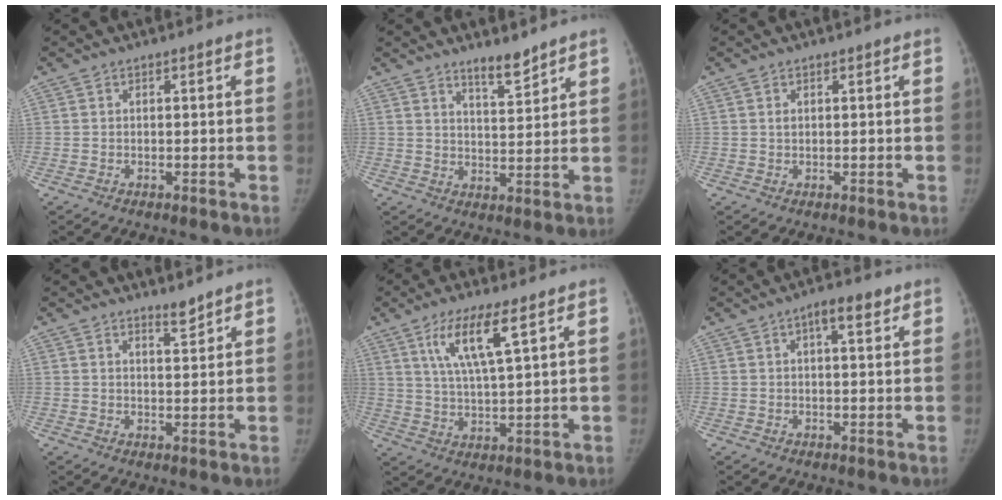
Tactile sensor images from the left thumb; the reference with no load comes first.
{"total": 5.3, "force": [4.5, 1.2, 2.6], "torque": [-0.026, -0.042, 0.074]}
{"total": 0.9, "force": [0.4, 0.6, 0.5], "torque": [-0.006, -0.001, 0.006]}
{"total": 2.3, "force": [2.2, 0.4, 0.7], "torque": [-0.001, -0.023, 0.037]}
{"total": 9.4, "force": [4.7, 1.6, 8.0], "torque": [-0.159, -0.023, 0.096]}
{"total": 4.1, "force": [2.0, 1.5, 3.3], "torque": [-0.040, 0.000, 0.027]}